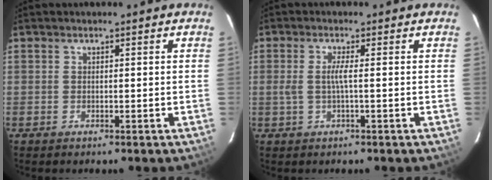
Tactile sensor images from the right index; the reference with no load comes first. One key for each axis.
{"total": 2.5, "fx": -0.2, "fy": -0.2, "fz": 2.4, "tx": -0.044, "ty": 0.004, "tz": -0.004}